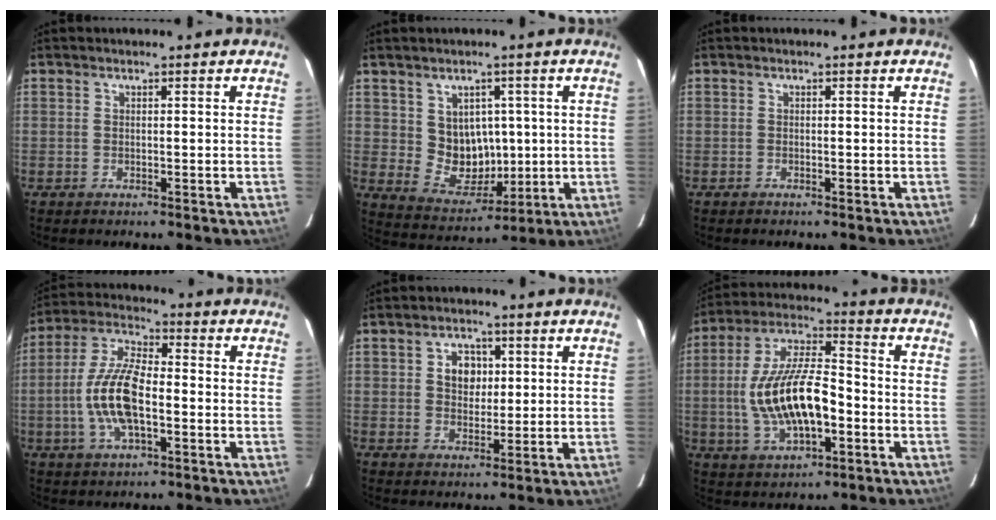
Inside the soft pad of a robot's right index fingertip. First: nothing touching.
{"total": 8.5, "force": [1.2, 7.6, 3.5], "torque": [-0.067, -0.001, 0.041]}
{"total": 0.0}
{"total": 12.8, "force": [-2.7, 5.0, 11.4], "torque": [-0.240, 0.004, -0.054]}
{"total": 4.9, "force": [1.1, 3.9, 2.7], "torque": [-0.040, 0.013, 0.022]}
{"total": 16.7, "force": [-3.3, 6.6, 15.0], "torque": [-0.303, 0.007, -0.054]}